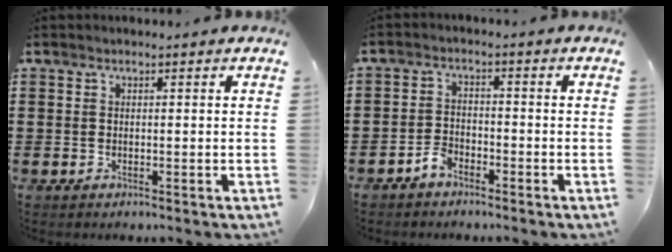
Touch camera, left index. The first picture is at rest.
{"total": 2.7, "force": [-2.3, 1.1, 0.9], "torque": [-0.028, 0.003, -0.049]}